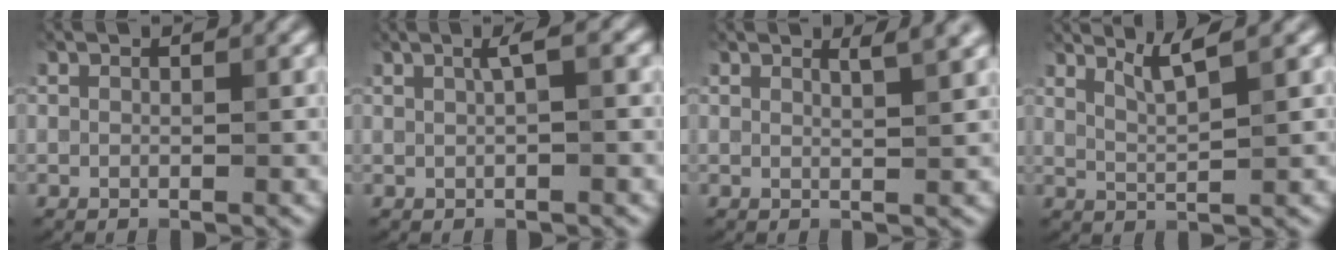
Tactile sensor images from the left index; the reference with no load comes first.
{"total": 2.0, "force": [0.5, 0.4, 1.9], "torque": [-0.028, 0.011, 0.006]}
{"total": 2.1, "force": [1.5, 0.6, 1.4], "torque": [-0.002, 0.005, 0.013]}
{"total": 2.7, "force": [1.9, 0.4, 1.9], "torque": [-0.029, 0.000, 0.038]}